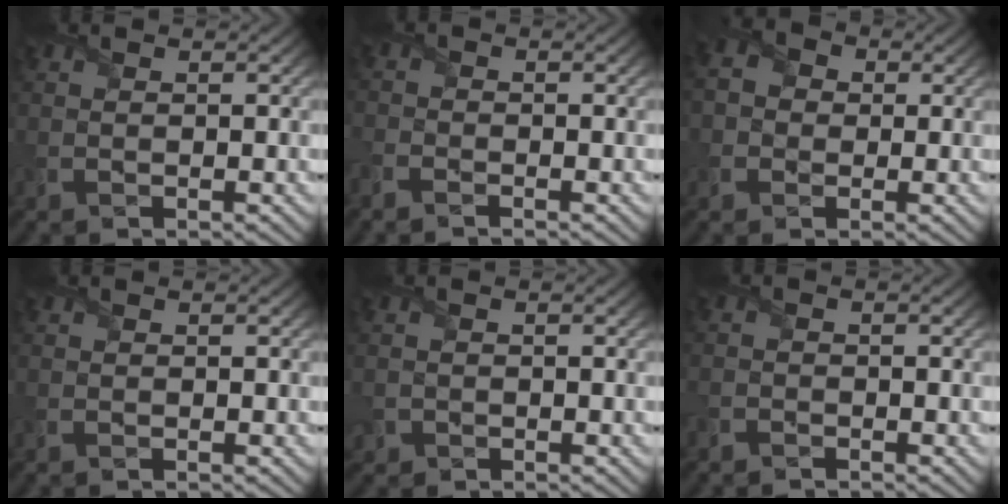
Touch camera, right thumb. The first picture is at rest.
{"total": 2.4, "force": [-2.0, 1.0, 0.9], "torque": [-0.024, -0.004, -0.047]}
{"total": 3.9, "force": [-0.1, 3.7, 1.4], "torque": [-0.044, 0.006, -0.012]}
{"total": 0.0}
{"total": 1.5, "force": [-0.7, 1.3, 0.0], "torque": [-0.001, -0.003, -0.015]}
{"total": 1.4, "force": [-1.2, 0.5, -0.1], "torque": [0.005, 0.001, -0.030]}